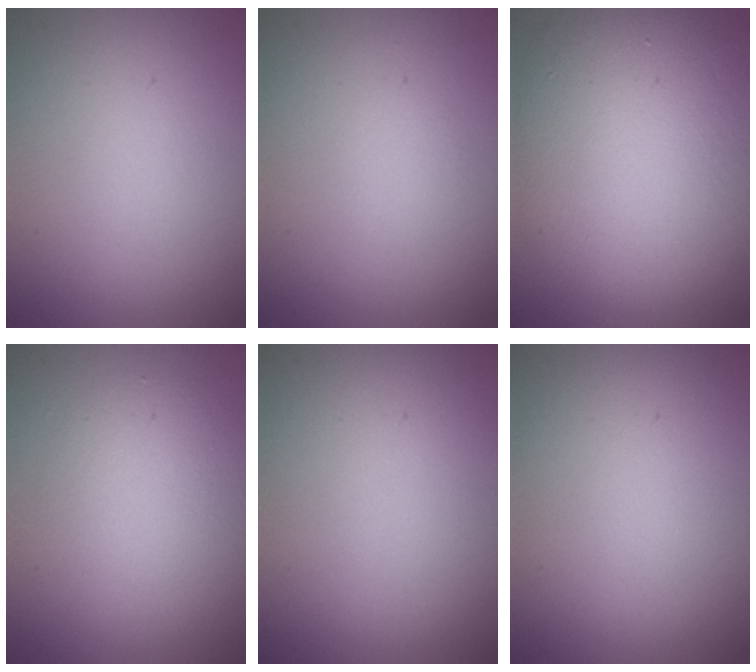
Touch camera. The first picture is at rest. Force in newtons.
{"total": 0.6, "press": 0.6, "slide": 0.1}
{"total": 11.2, "press": 11.2, "slide": 0.4}
{"total": 3.3, "press": 3.3, "slide": 0.1}
{"total": 0.0}
{"total": 0.0}